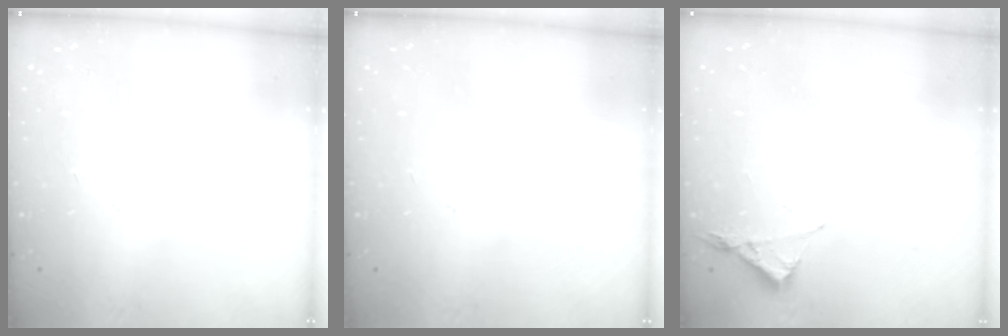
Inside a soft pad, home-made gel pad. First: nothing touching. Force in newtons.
{"total": 0.0}
{"total": 3.4, "press": 3.4, "slide": 0.5}